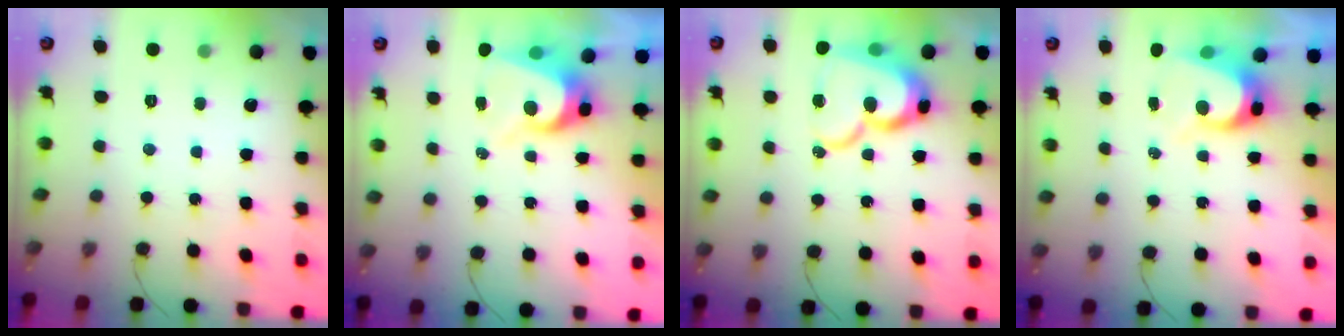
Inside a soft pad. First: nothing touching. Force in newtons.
{"total": 7.5, "press": 7.4, "slide": 0.8}
{"total": 16.1, "press": 16.0, "slide": 1.6}
{"total": 6.5, "press": 6.5, "slide": 0.6}